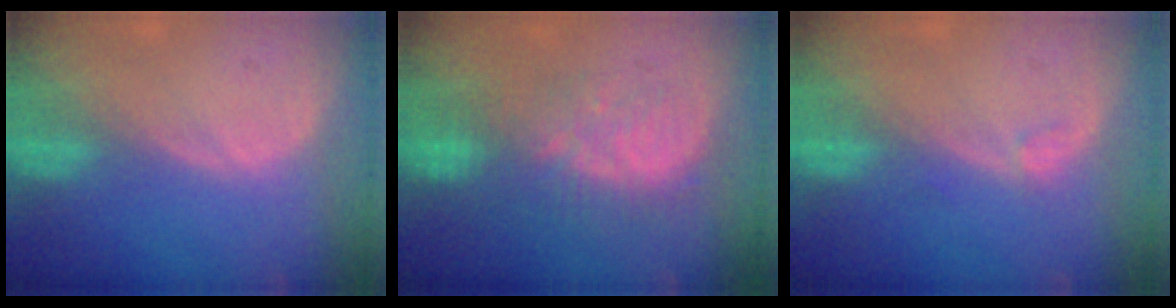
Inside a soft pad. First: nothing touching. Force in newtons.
{"total": 8.5, "press": 8.2, "slide": 2.3}
{"total": 0.8, "press": 0.7, "slide": 0.1}